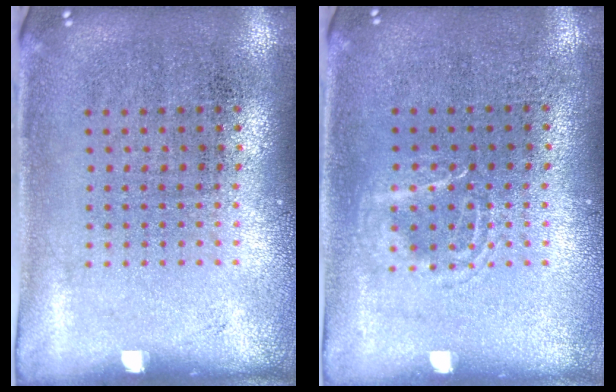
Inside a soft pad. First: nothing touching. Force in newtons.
{"total": 1.4, "press": 1.4, "slide": 0.2}